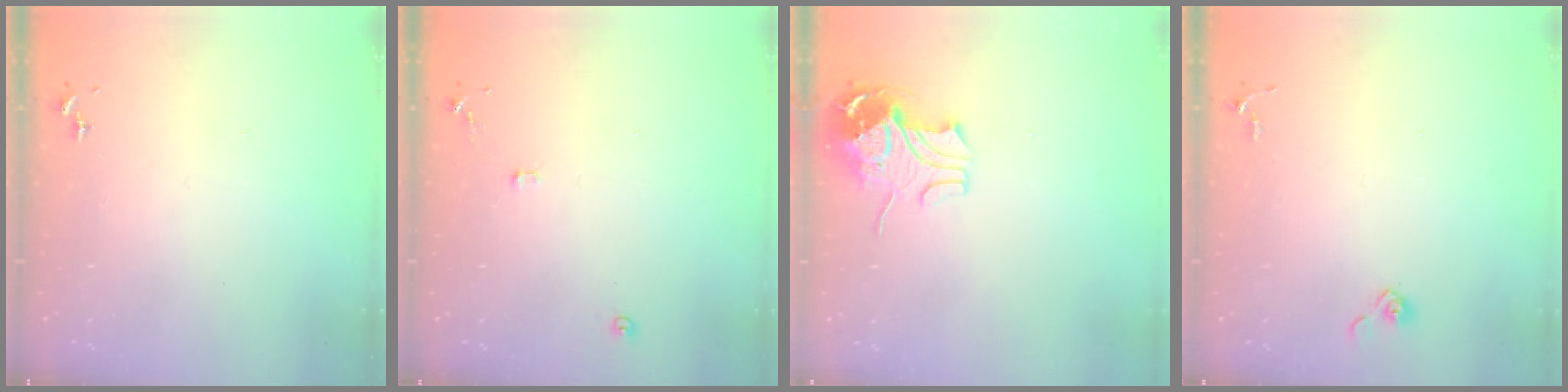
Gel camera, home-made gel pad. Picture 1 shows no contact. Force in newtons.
{"total": 7.4, "press": 7.4, "slide": 0.8}
{"total": 9.8, "press": 9.7, "slide": 1.2}
{"total": 4.0, "press": 4.0, "slide": 0.4}